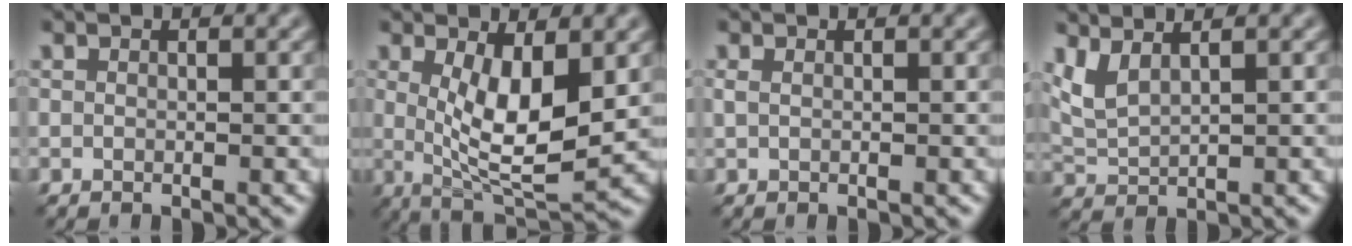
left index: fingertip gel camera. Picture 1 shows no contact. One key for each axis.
{"total": 7.3, "fx": 0.8, "fy": 2.4, "fz": 6.8, "tx": -0.124, "ty": -0.016, "tz": 0.021}
{"total": 0.5, "fx": 0.2, "fy": 0.2, "fz": 0.4, "tx": -0.011, "ty": 0.003, "tz": 0.006}
{"total": 2.7, "fx": 1.7, "fy": 0.7, "fz": 1.9, "tx": -0.054, "ty": 0.005, "tz": 0.044}